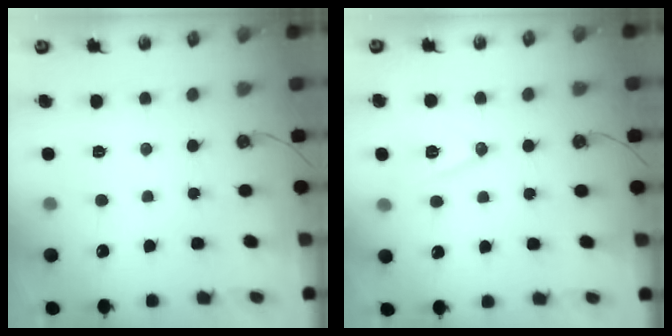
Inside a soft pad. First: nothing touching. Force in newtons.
{"total": 9.5, "press": 8.8, "slide": 3.6}